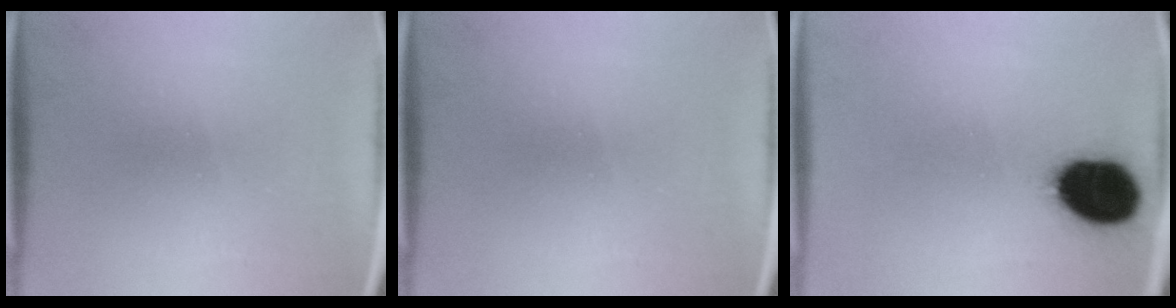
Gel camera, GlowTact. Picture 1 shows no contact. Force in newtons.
{"total": 0.0}
{"total": 17.6}